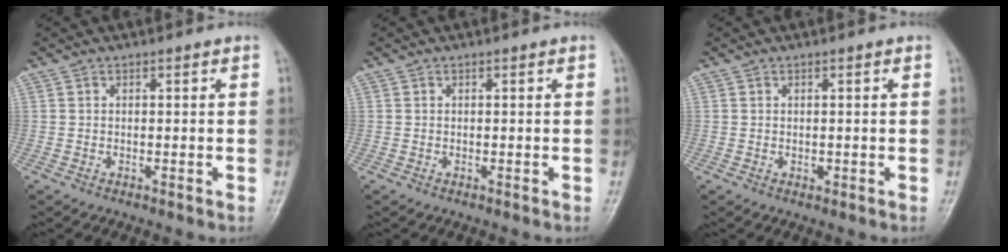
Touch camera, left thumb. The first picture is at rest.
{"total": 0.0}
{"total": 0.9, "force": [0.1, 0.7, 0.6], "torque": [-0.005, 0.000, 0.002]}